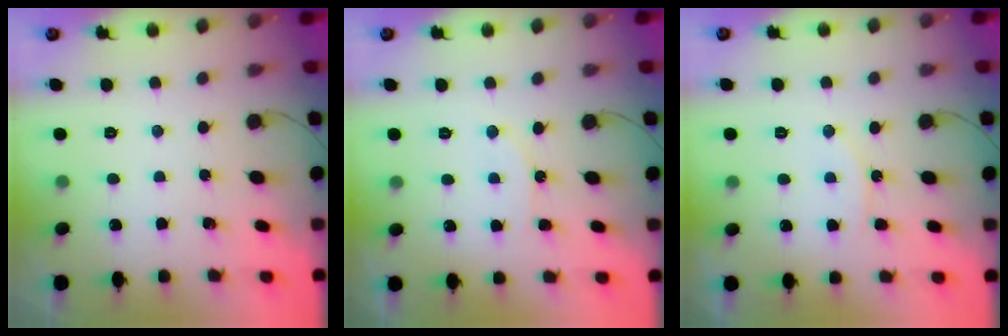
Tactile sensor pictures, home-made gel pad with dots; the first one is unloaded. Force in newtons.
{"total": 8.1, "press": 7.7, "slide": 2.5}
{"total": 9.3, "press": 9.3, "slide": 0.6}